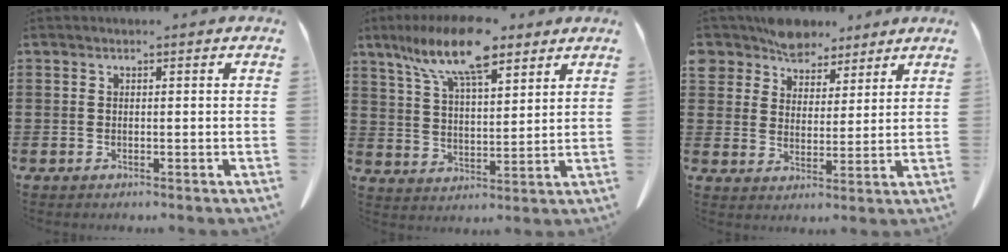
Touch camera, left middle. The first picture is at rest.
{"total": 12.7, "force": [8.9, 3.8, 8.3], "torque": [-0.162, -0.021, 0.158]}
{"total": 6.8, "force": [6.0, 3.1, 0.9], "torque": [-0.052, -0.020, 0.113]}